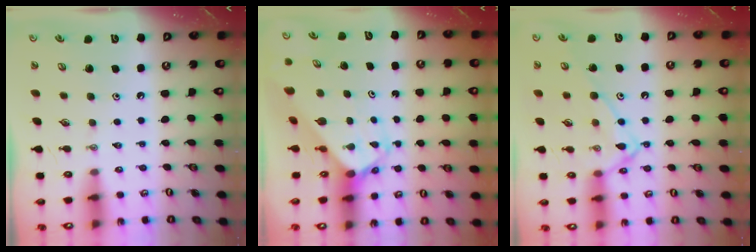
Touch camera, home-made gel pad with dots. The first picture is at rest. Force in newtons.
{"total": 2.8, "press": 2.8, "slide": 0.3}
{"total": 12.5, "press": 12.4, "slide": 0.9}